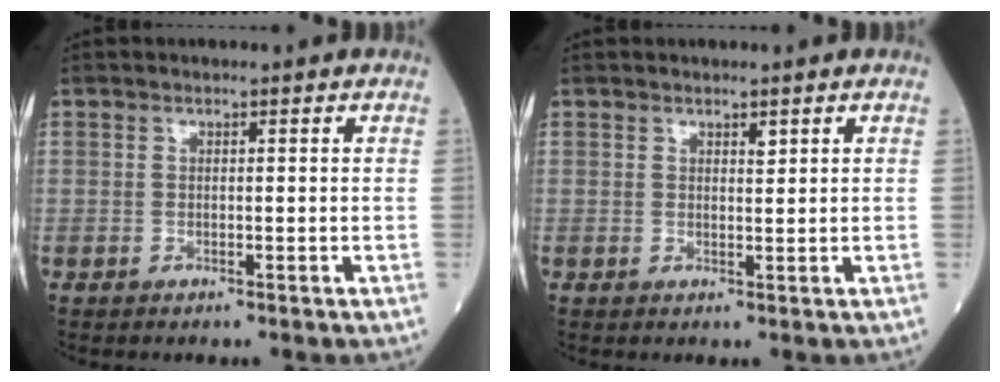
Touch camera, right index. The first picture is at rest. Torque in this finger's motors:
{"motor_torque": [-0.01, 0.00, -0.03, 0.01]}